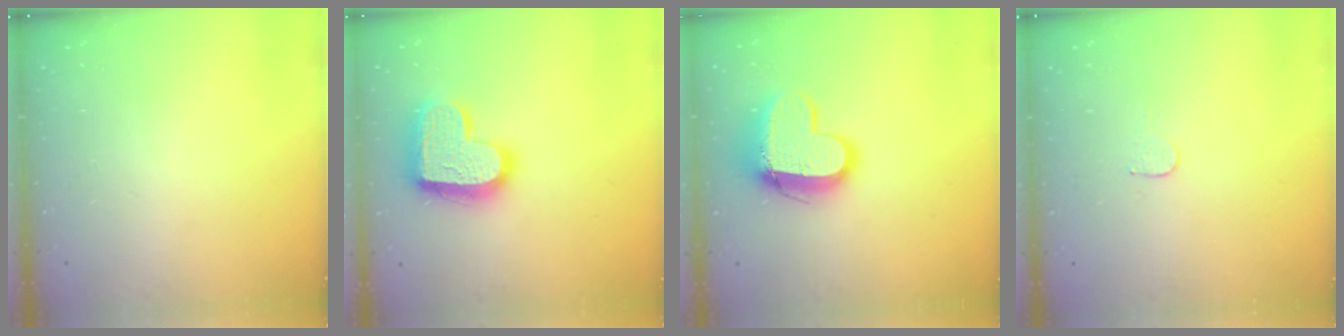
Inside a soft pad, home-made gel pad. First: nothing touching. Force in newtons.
{"total": 19.4, "press": 19.3, "slide": 1.4}
{"total": 13.1, "press": 13.0, "slide": 1.1}
{"total": 3.7, "press": 3.7, "slide": 0.3}